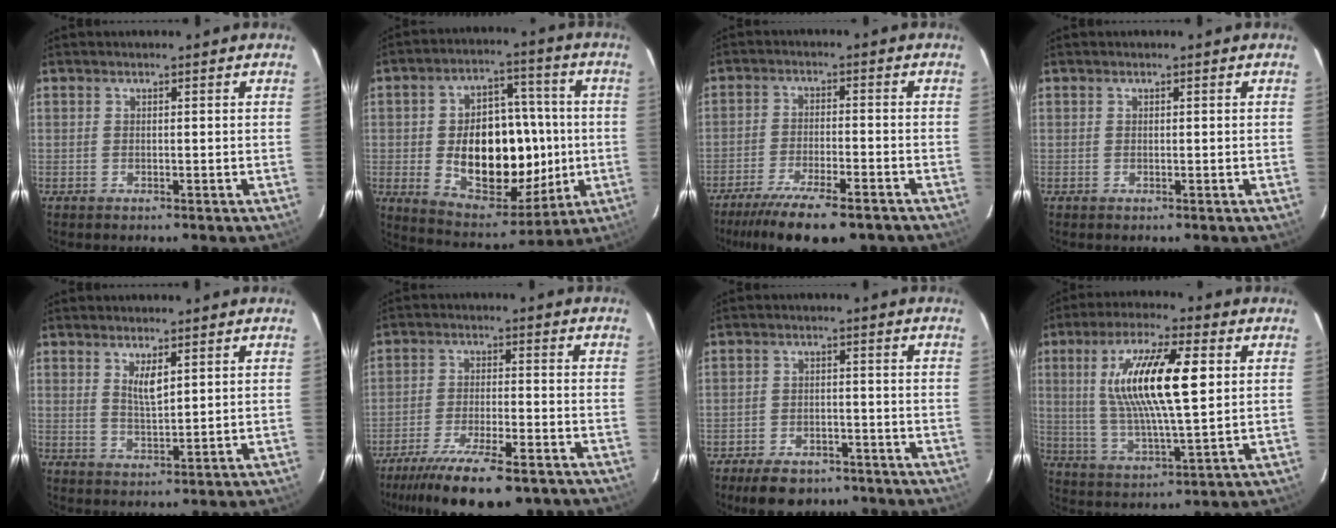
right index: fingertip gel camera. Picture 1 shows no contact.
{"total": 19.9, "force": [-1.6, 12.8, 15.2], "torque": [-0.270, 0.012, -0.002]}
{"total": 14.5, "force": [-11.4, 3.4, 8.2], "torque": [-0.171, -0.035, -0.180]}
{"total": 0.0}
{"total": 3.9, "force": [1.8, 1.2, 3.3], "torque": [-0.058, -0.005, 0.034]}
{"total": 16.9, "force": [-13.3, 4.0, 9.7], "torque": [-0.194, -0.034, -0.208]}
{"total": 10.6, "force": [-8.1, 5.4, 4.2], "torque": [-0.105, 0.007, -0.113]}
{"total": 16.7, "force": [3.8, 3.9, 15.8], "torque": [-0.294, 0.008, 0.073]}